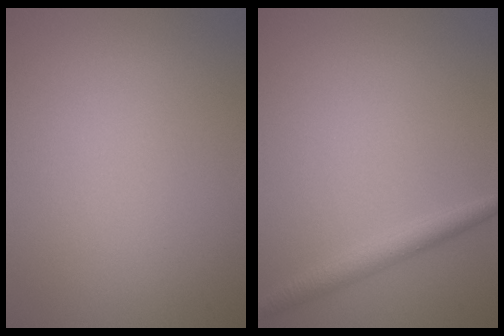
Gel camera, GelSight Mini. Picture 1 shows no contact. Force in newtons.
{"total": 2.1, "press": 2.1, "slide": 0.1}